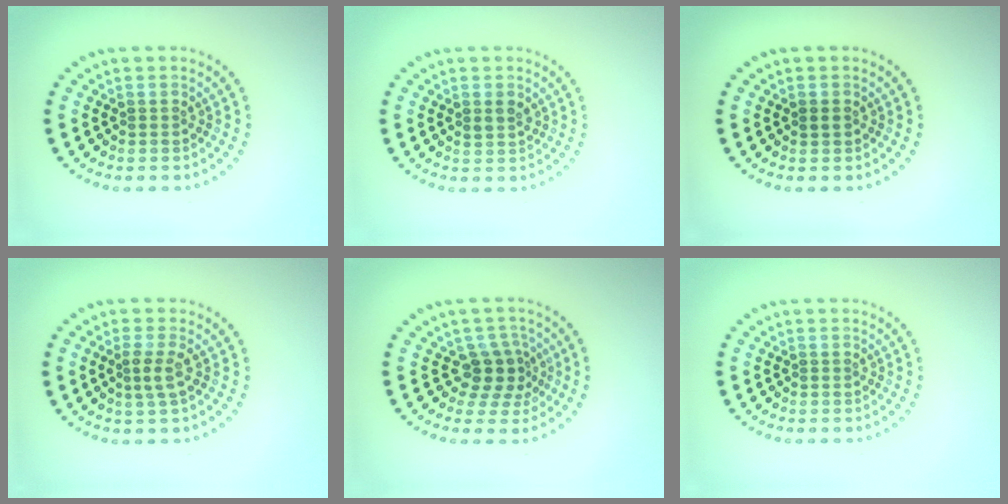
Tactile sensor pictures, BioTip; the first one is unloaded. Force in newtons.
{"total": 1.1, "press": 1.1, "slide": 0.3}
{"total": 0.8, "press": 0.8, "slide": 0.3}
{"total": 1.7, "press": 1.4, "slide": 0.9}
{"total": 3.0, "press": 2.3, "slide": 2.0}
{"total": 0.0}